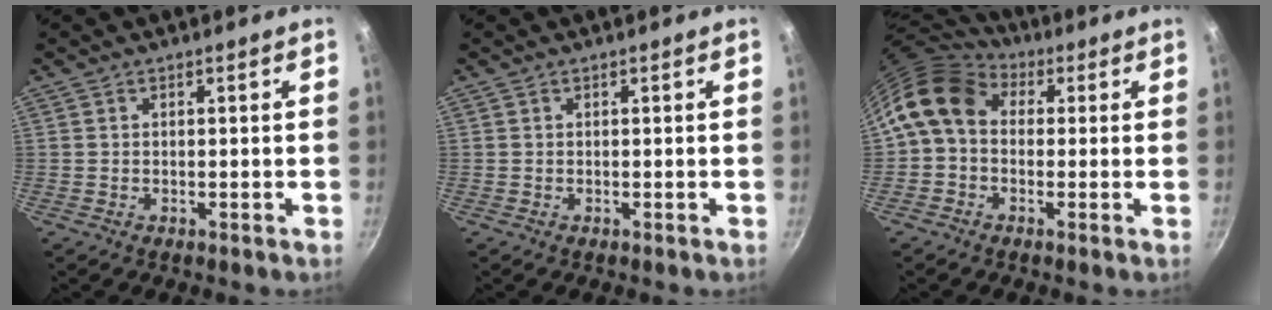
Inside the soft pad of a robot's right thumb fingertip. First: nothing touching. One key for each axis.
{"total": 0.0}
{"total": 10.9, "fx": 1.5, "fy": 8.4, "fz": 6.8, "tx": -0.113, "ty": 0.025, "tz": 0.004}